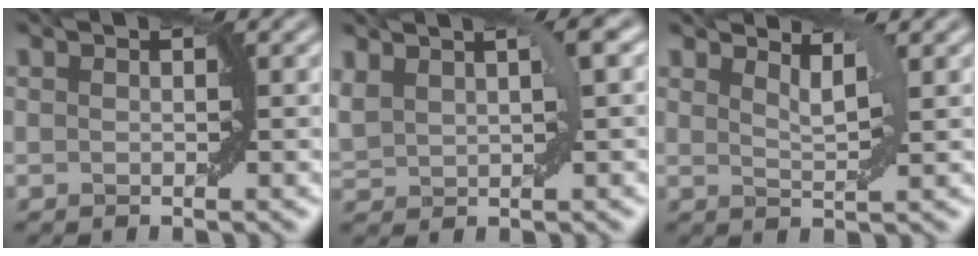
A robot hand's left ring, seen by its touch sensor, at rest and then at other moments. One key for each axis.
{"total": 3.4, "fx": 1.9, "fy": 0.9, "fz": 2.6, "tx": -0.061, "ty": 0.013, "tz": 0.041}
{"total": 2.0, "fx": 1.7, "fy": 0.2, "fz": 1.0, "tx": -0.013, "ty": -0.005, "tz": 0.029}